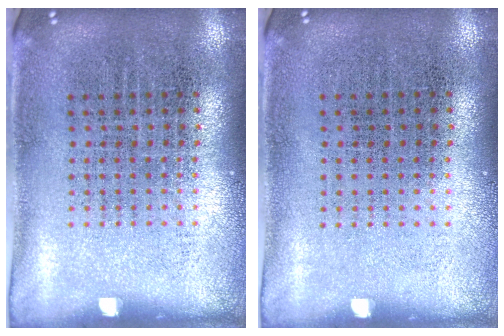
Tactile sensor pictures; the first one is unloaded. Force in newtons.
{"total": 0.0}